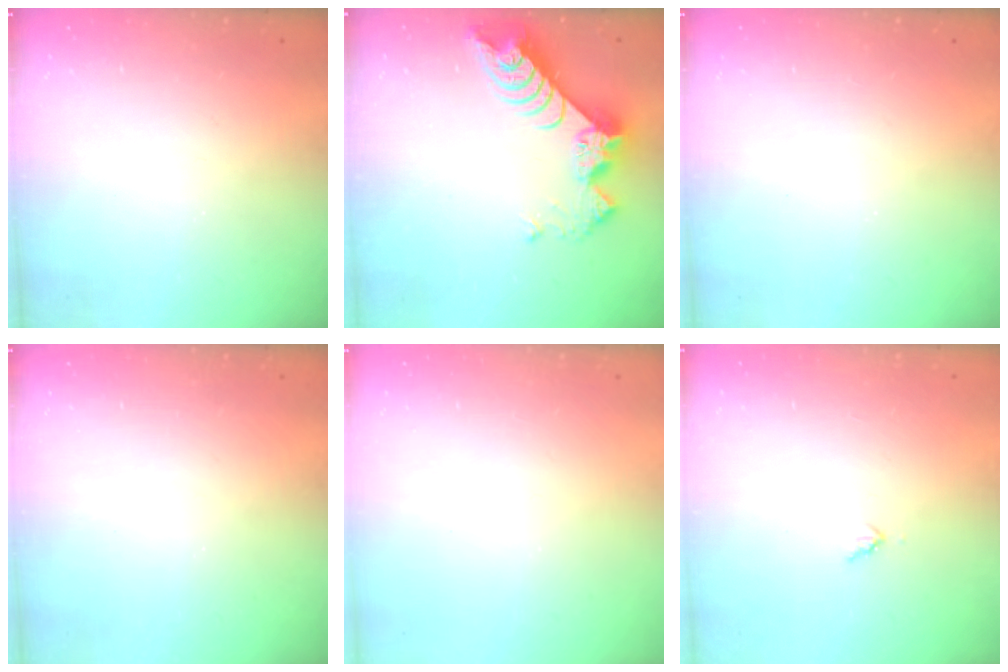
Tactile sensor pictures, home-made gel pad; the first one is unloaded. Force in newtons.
{"total": 9.3, "press": 9.3, "slide": 0.8}
{"total": 0.0}
{"total": 0.0}
{"total": 0.0}
{"total": 3.0, "press": 3.0, "slide": 0.3}